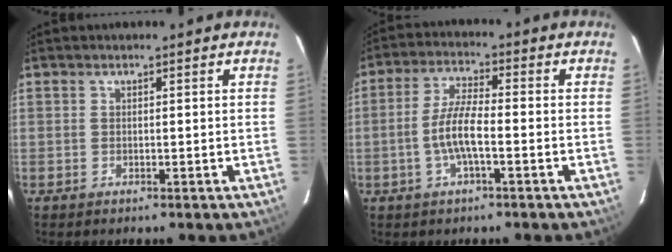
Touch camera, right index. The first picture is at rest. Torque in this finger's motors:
{"motor_torque": [1.49, -0.34, 0.70, 0.19]}